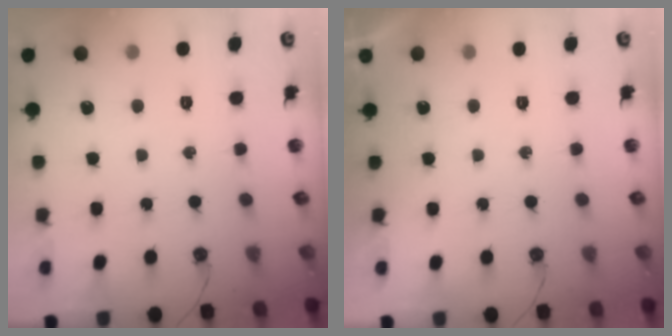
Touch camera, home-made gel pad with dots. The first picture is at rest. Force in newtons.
{"total": 0.0}